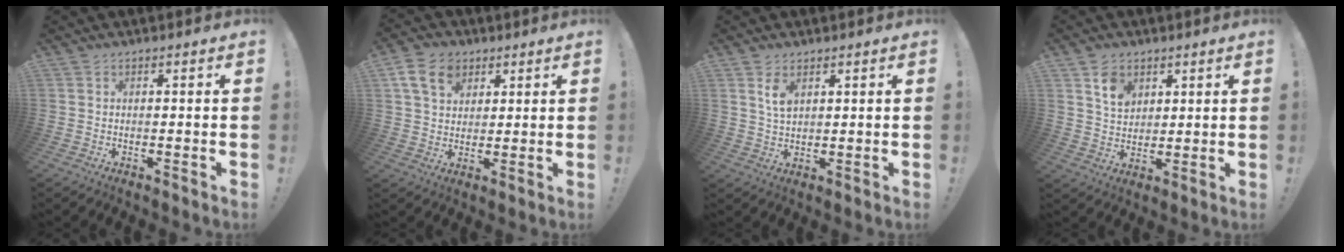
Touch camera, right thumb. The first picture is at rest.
{"total": 10.2, "force": [4.8, 7.3, 5.2], "torque": [-0.087, -0.010, 0.094]}
{"total": 4.5, "force": [2.4, 2.0, 3.2], "torque": [-0.050, -0.013, 0.039]}
{"total": 7.8, "force": [4.3, 5.6, 3.2], "torque": [-0.038, -0.024, 0.080]}